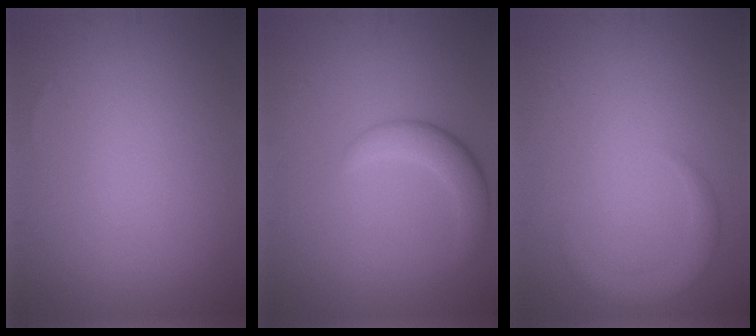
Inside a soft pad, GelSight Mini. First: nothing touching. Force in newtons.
{"total": 2.8, "press": 2.7, "slide": 0.3}
{"total": 2.4, "press": 2.4, "slide": 0.4}